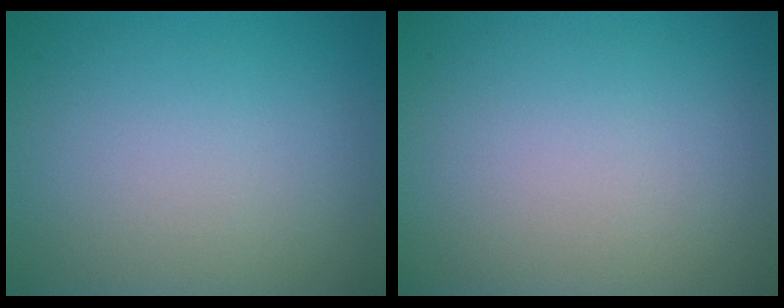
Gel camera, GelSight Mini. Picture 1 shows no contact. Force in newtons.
{"total": 0.0}